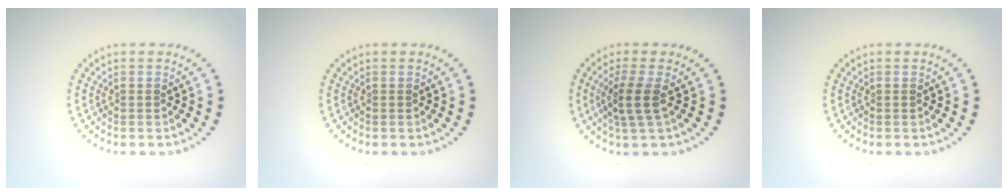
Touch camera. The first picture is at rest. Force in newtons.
{"total": 0.0}
{"total": 2.7, "press": 2.1, "slide": 1.6}
{"total": 0.0}